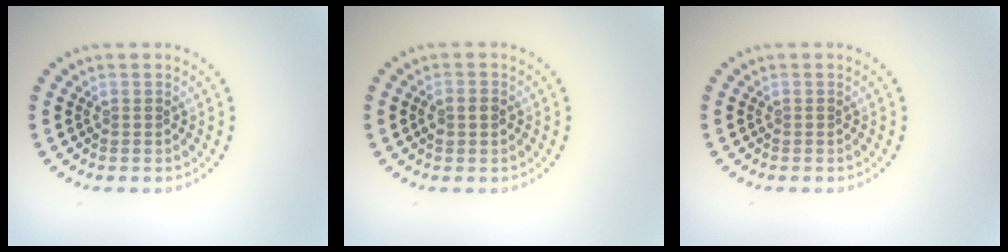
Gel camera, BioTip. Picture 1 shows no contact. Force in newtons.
{"total": 1.4, "press": 1.4, "slide": 0.1}
{"total": 0.0}